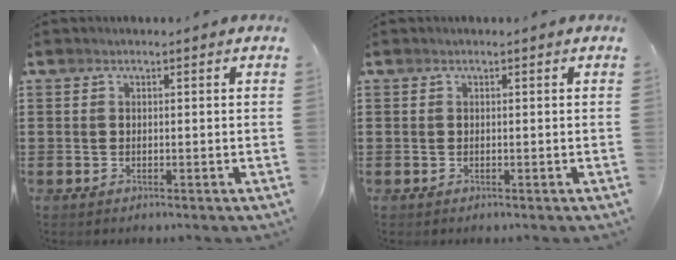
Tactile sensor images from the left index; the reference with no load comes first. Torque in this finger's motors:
{"motor_torque": [-0.01, 0.01, 0.00, 0.00]}